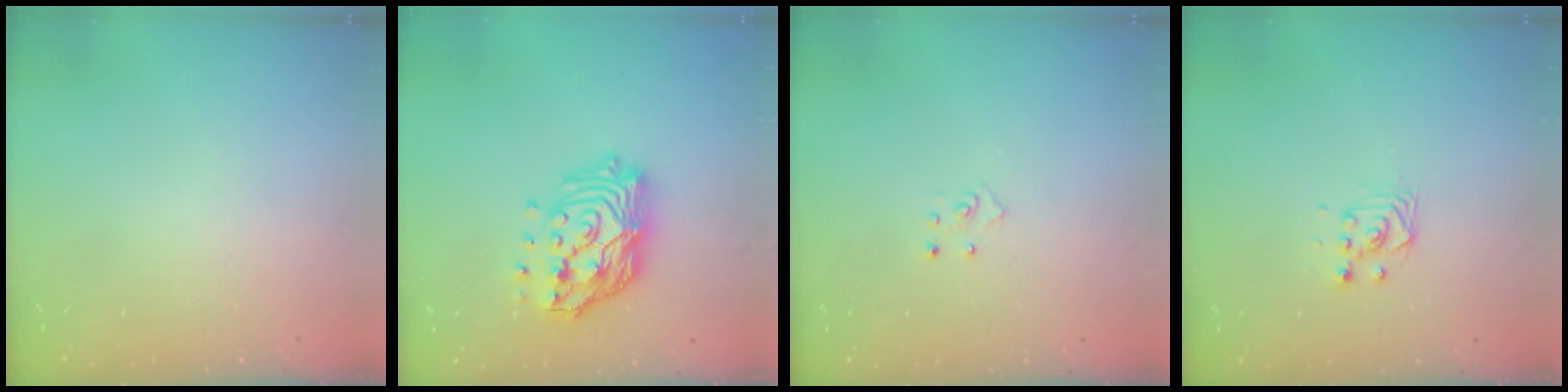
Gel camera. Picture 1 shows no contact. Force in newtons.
{"total": 17.9, "press": 17.8, "slide": 1.7}
{"total": 3.9, "press": 3.9, "slide": 0.3}
{"total": 4.3, "press": 4.3, "slide": 0.6}